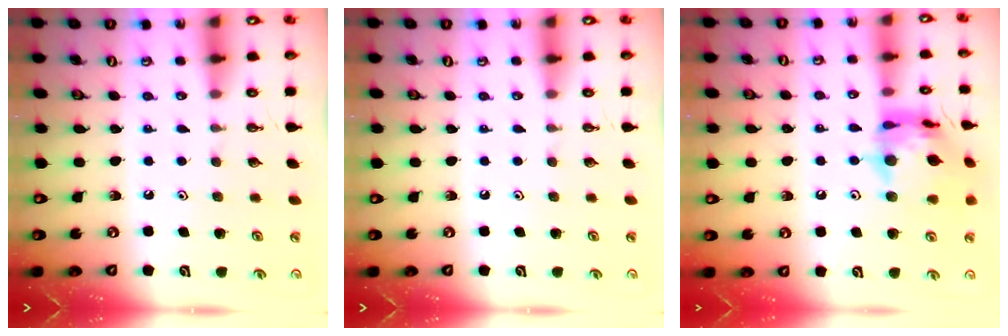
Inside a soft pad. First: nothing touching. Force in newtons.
{"total": 0.0}
{"total": 16.6, "press": 16.6, "slide": 1.5}